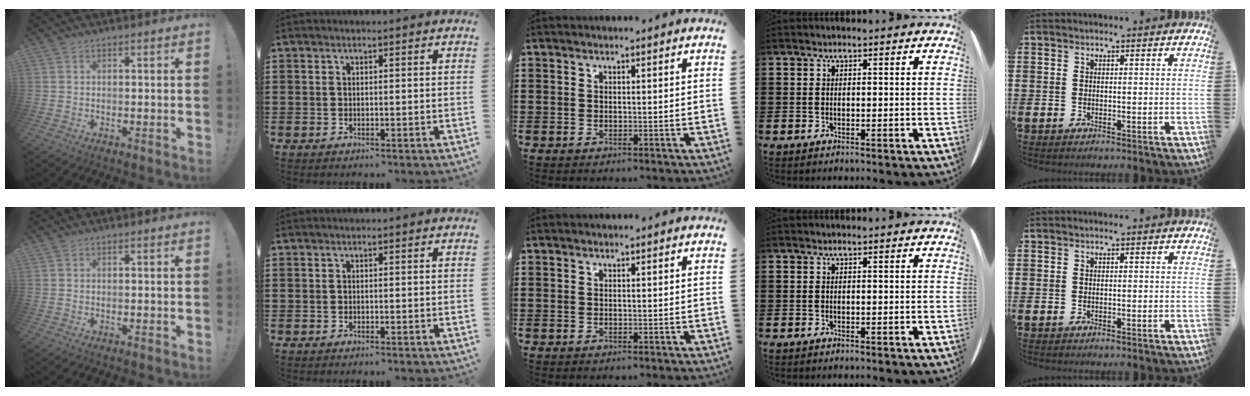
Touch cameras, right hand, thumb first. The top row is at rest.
{}